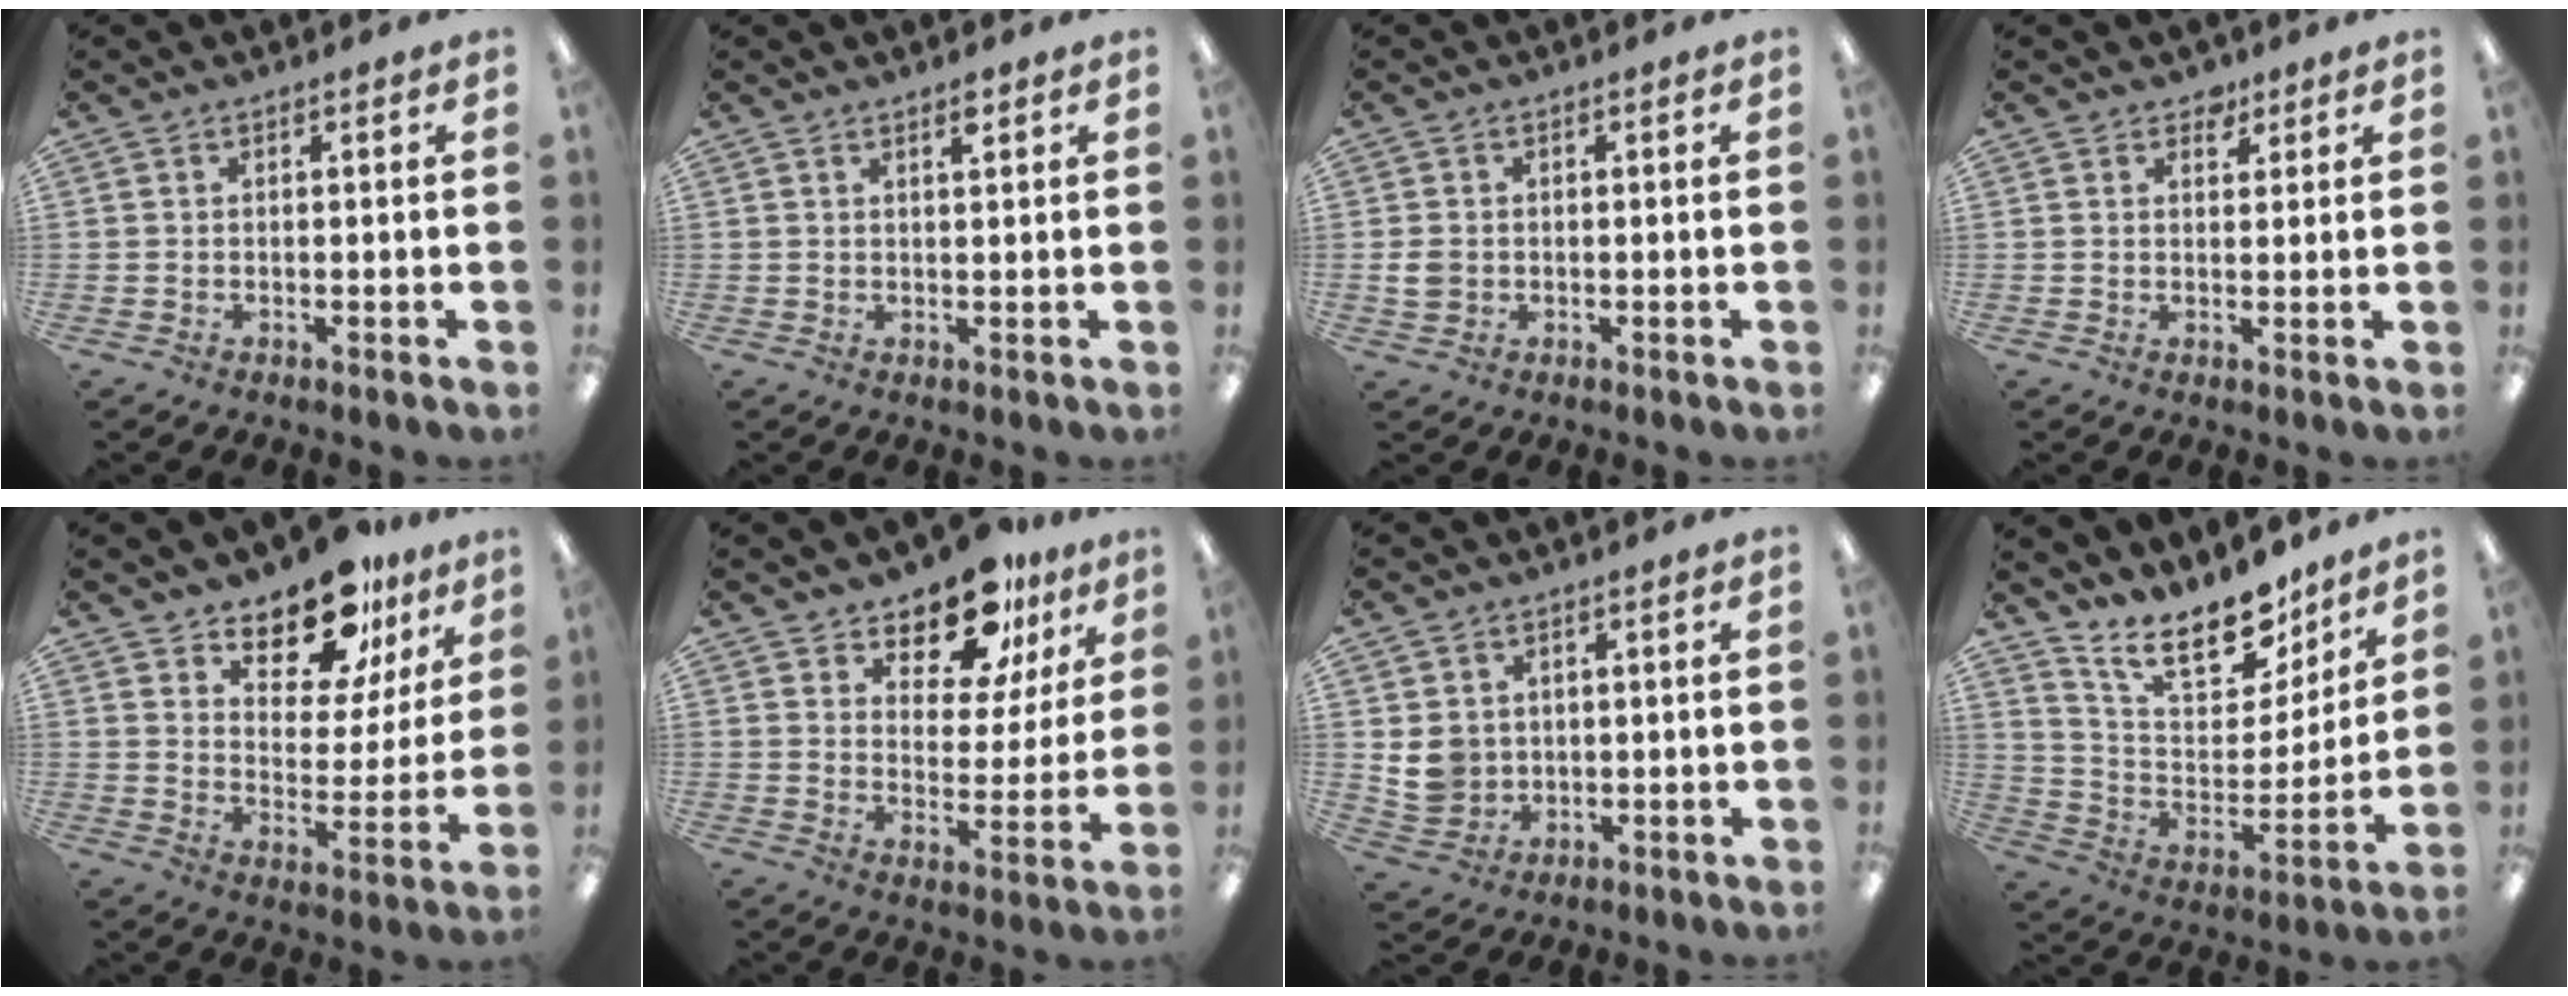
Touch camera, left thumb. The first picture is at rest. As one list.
[{"total": 2.2, "force": [1.6, 0.4, 1.4], "torque": [-0.022, -0.002, 0.027]}, {"total": 3.2, "force": [-0.3, 2.6, 1.8], "torque": [-0.031, 0.001, -0.008]}, {"total": 3.2, "force": [2.4, 1.9, 1.0], "torque": [0.001, -0.009, 0.040]}, {"total": 14.5, "force": [12.0, 5.9, 5.6], "torque": [-0.094, -0.080, 0.214]}, {"total": 13.1, "force": [10.8, 5.4, 5.1], "torque": [-0.081, -0.072, 0.192]}, {"total": 5.9, "force": [1.3, 5.4, 2.0], "torque": [-0.024, 0.006, 0.028]}, {"total": 17.3, "force": [13.7, 7.1, 7.8], "torque": [-0.141, -0.094, 0.244]}]